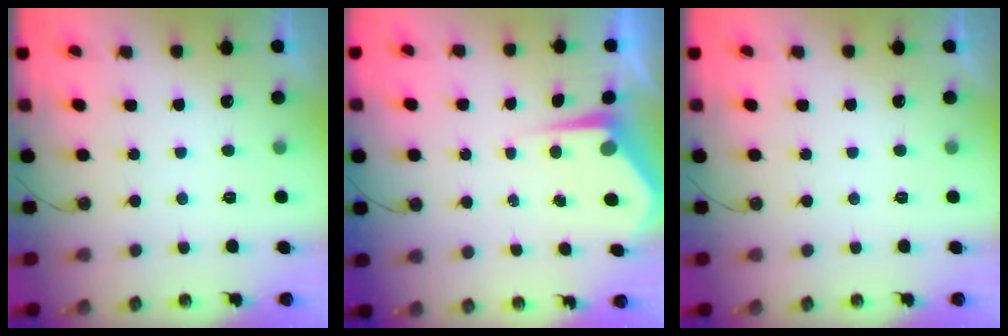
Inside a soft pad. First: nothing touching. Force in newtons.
{"total": 5.0, "press": 5.0, "slide": 0.3}
{"total": 0.0}